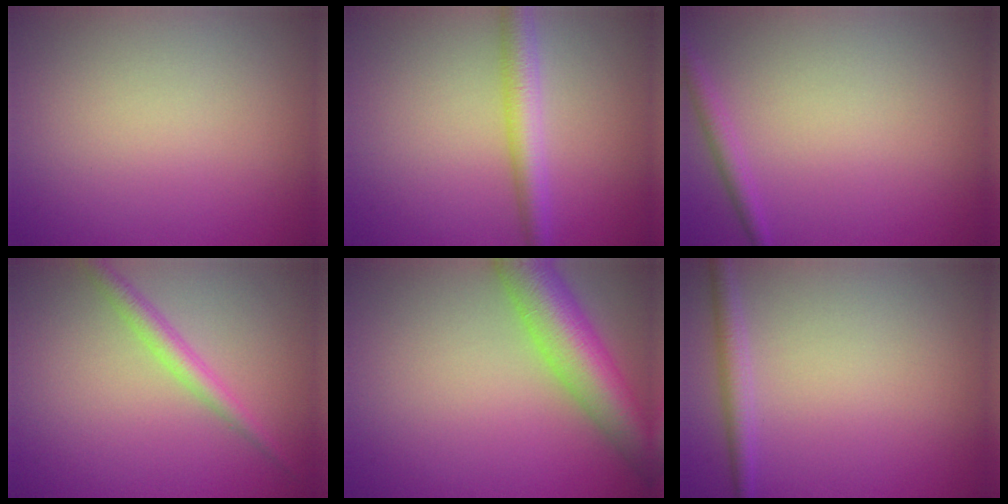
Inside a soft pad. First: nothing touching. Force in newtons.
{"total": 3.6, "press": 3.6, "slide": 0.2}
{"total": 1.5, "press": 1.4, "slide": 0.1}
{"total": 2.4, "press": 2.4, "slide": 0.1}
{"total": 7.4, "press": 7.4, "slide": 0.4}
{"total": 2.0, "press": 2.0, "slide": 0.1}